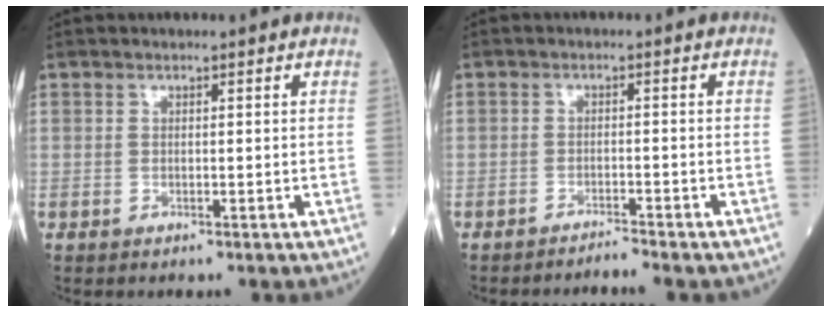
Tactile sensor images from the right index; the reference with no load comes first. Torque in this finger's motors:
{"motor_torque": [0.14, -0.20, 0.03, -0.01]}